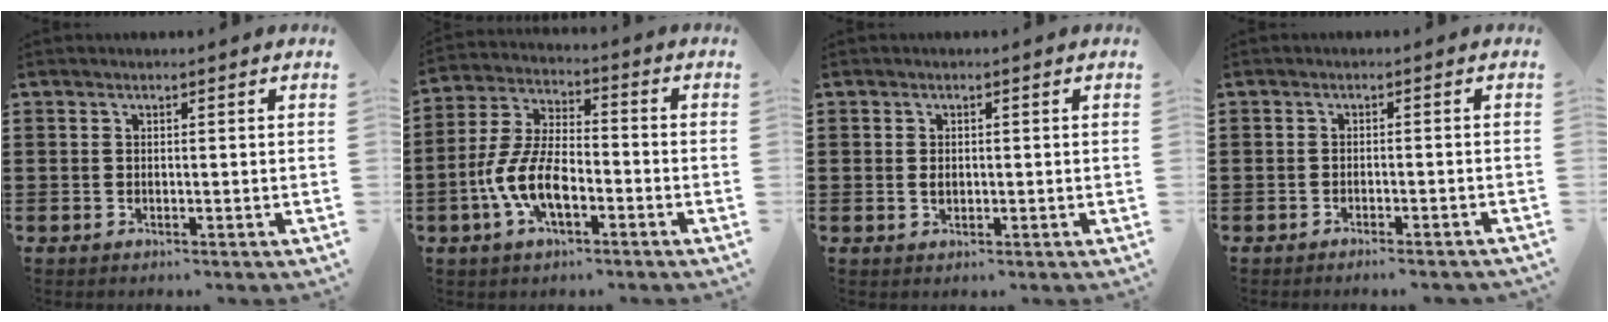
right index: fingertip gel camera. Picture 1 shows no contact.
{"total": 8.8, "force": [-3.5, 3.9, 7.0], "torque": [-0.173, -0.007, -0.072]}
{"total": 1.1, "force": [0.0, 0.7, 0.9], "torque": [-0.020, 0.003, 0.000]}
{"total": 1.3, "force": [-1.3, -0.1, 0.3], "torque": [-0.007, 0.001, -0.025]}